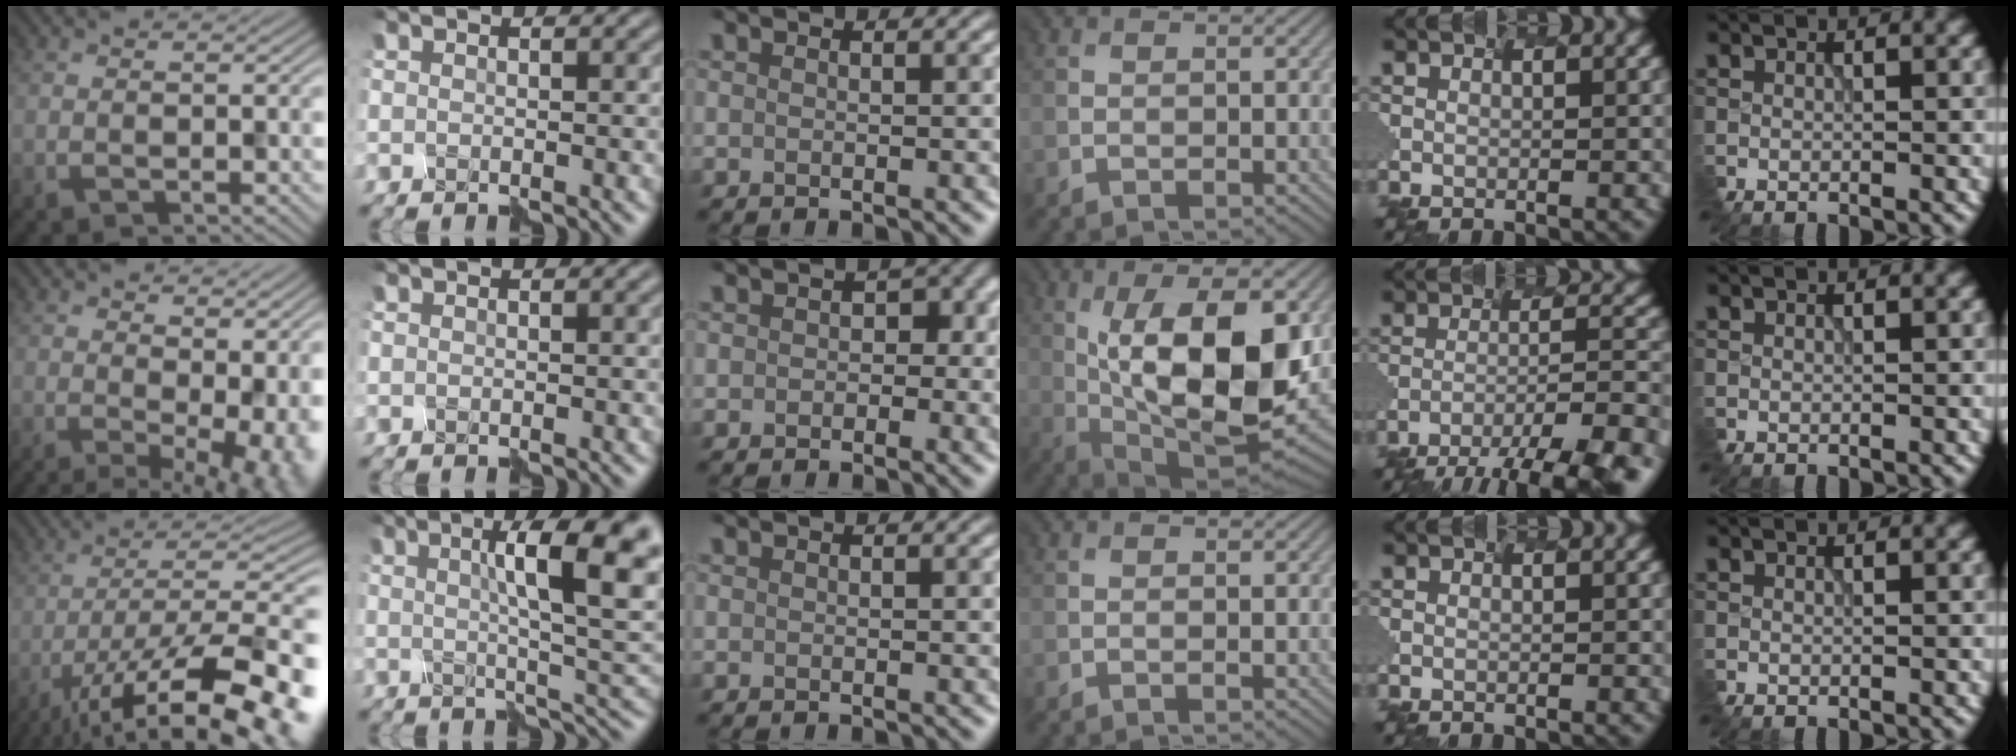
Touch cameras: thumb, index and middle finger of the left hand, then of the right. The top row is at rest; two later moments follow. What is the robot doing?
{"motion": "assemble", "object": "spray bottle"}